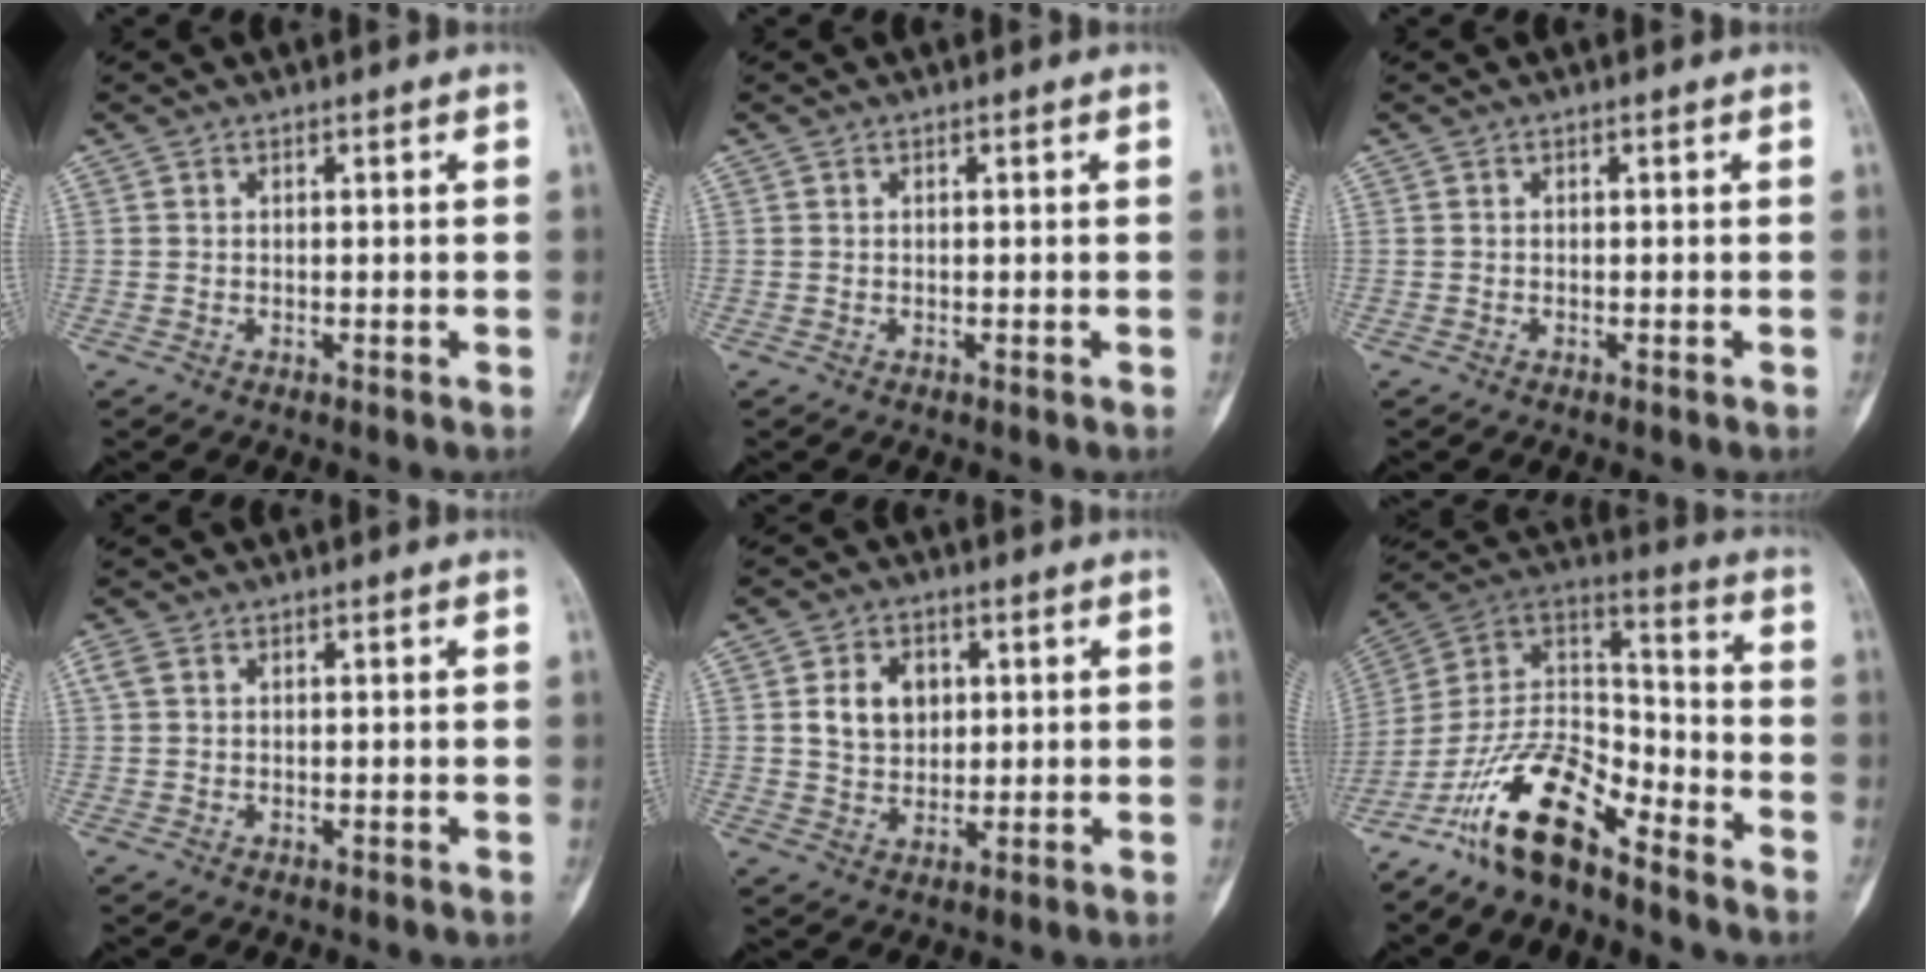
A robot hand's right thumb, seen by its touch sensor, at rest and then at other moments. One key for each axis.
{"total": 0.0}
{"total": 0.0}
{"total": 1.7, "fx": 0.7, "fy": 1.1, "fz": 1.1, "tx": -0.030, "ty": 0.011, "tz": 0.018}
{"total": 7.5, "fx": 1.7, "fy": 5.7, "fz": 4.5, "tx": -0.049, "ty": -0.006, "tz": 0.032}
{"total": 16.9, "fx": -11.6, "fy": 6.2, "fz": 10.5, "tx": -0.178, "ty": 0.092, "tz": -0.219}